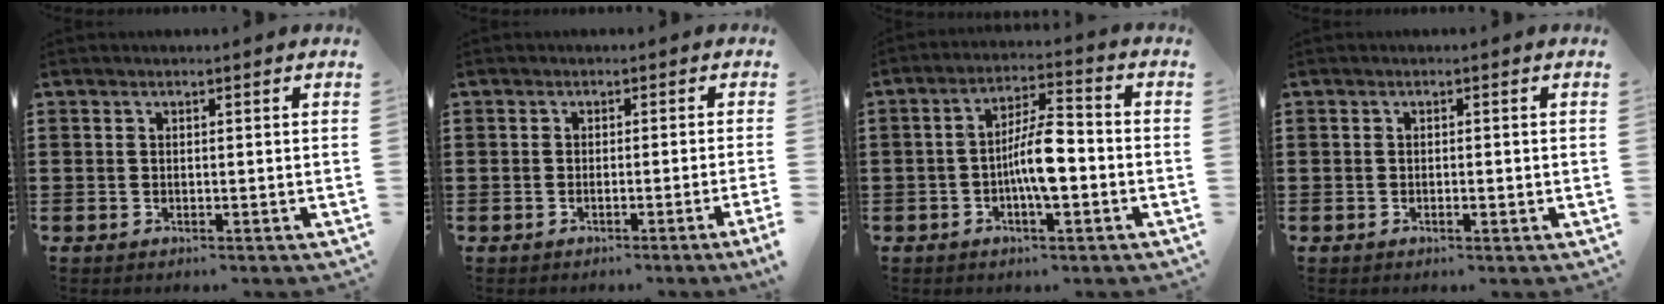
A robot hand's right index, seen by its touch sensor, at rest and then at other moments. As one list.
[{"total": 1.4, "force": [-0.8, -0.7, 0.9], "torque": [-0.017, -0.010, -0.015]}, {"total": 7.8, "force": [-1.7, 2.2, 7.3], "torque": [-0.147, 0.000, -0.036]}, {"total": 0.8, "force": [-0.2, 0.2, 0.7], "torque": [-0.013, -0.002, -0.003]}]